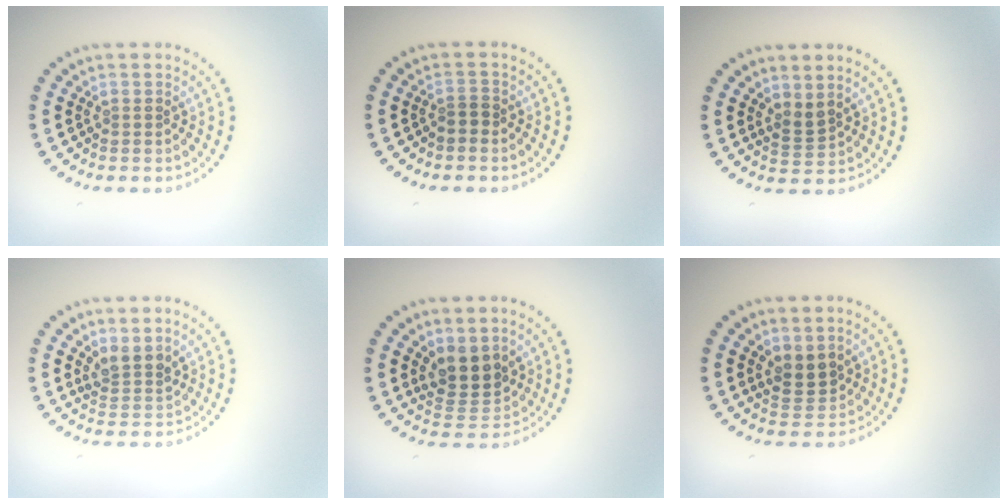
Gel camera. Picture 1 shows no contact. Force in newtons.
{"total": 1.2, "press": 0.9, "slide": 0.8}
{"total": 1.6, "press": 1.2, "slide": 1.1}
{"total": 2.3, "press": 1.8, "slide": 1.5}
{"total": 3.7, "press": 3.3, "slide": 1.7}
{"total": 2.5, "press": 2.2, "slide": 1.1}